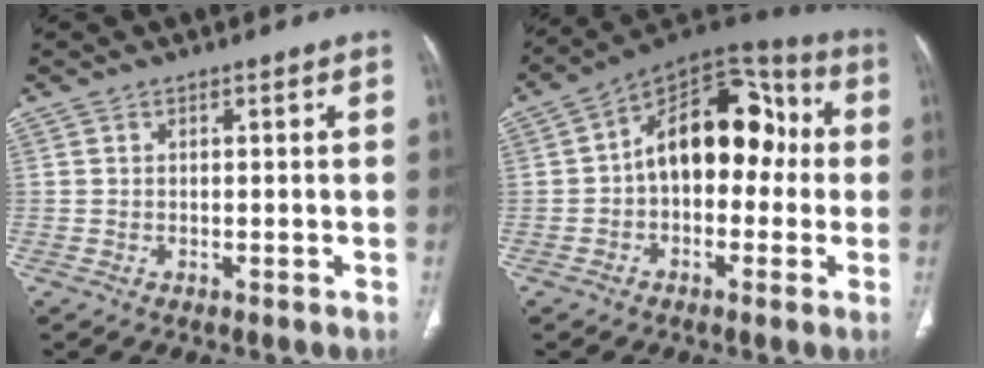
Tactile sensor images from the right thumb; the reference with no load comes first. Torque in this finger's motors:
{"motor_torque": [1.68, 2.52, 1.18, -0.32, 0.17]}